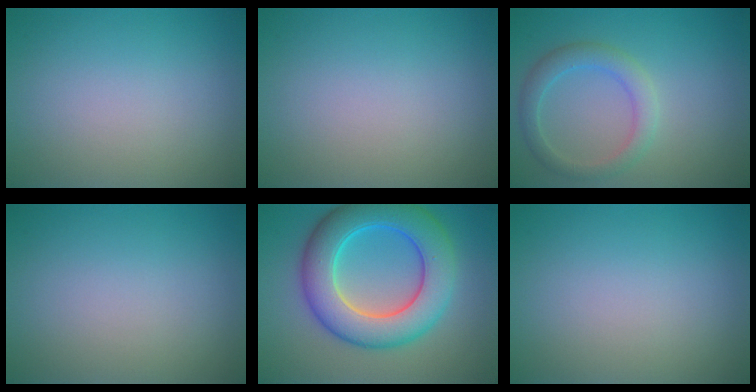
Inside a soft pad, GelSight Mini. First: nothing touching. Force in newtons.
{"total": 0.0}
{"total": 2.9, "press": 2.9, "slide": 0.1}
{"total": 0.0}
{"total": 9.4, "press": 9.4, "slide": 0.1}
{"total": 0.0}